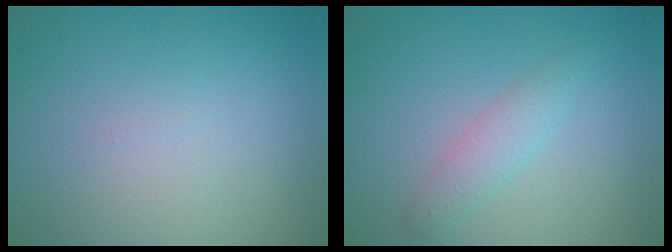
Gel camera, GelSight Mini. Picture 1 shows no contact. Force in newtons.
{"total": 1.9, "press": 1.9, "slide": 0.0}